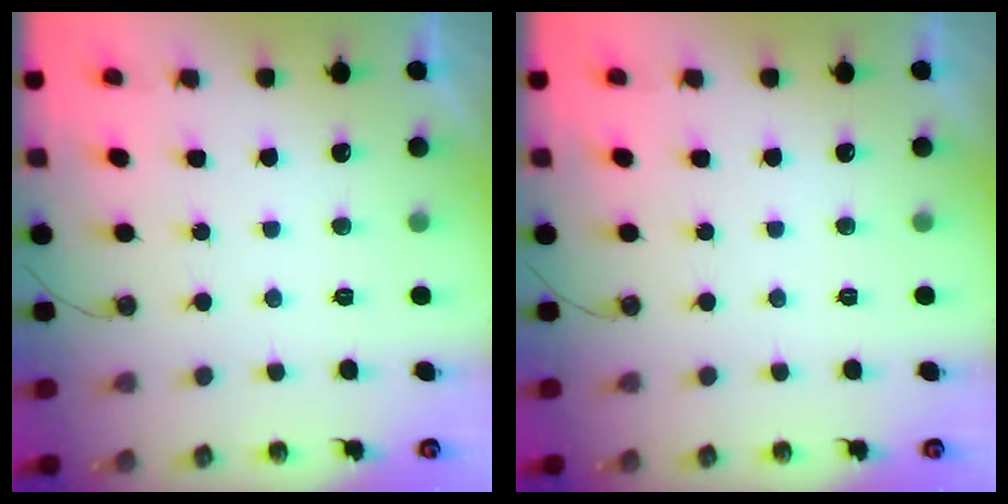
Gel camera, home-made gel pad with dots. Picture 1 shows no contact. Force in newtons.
{"total": 0.0}